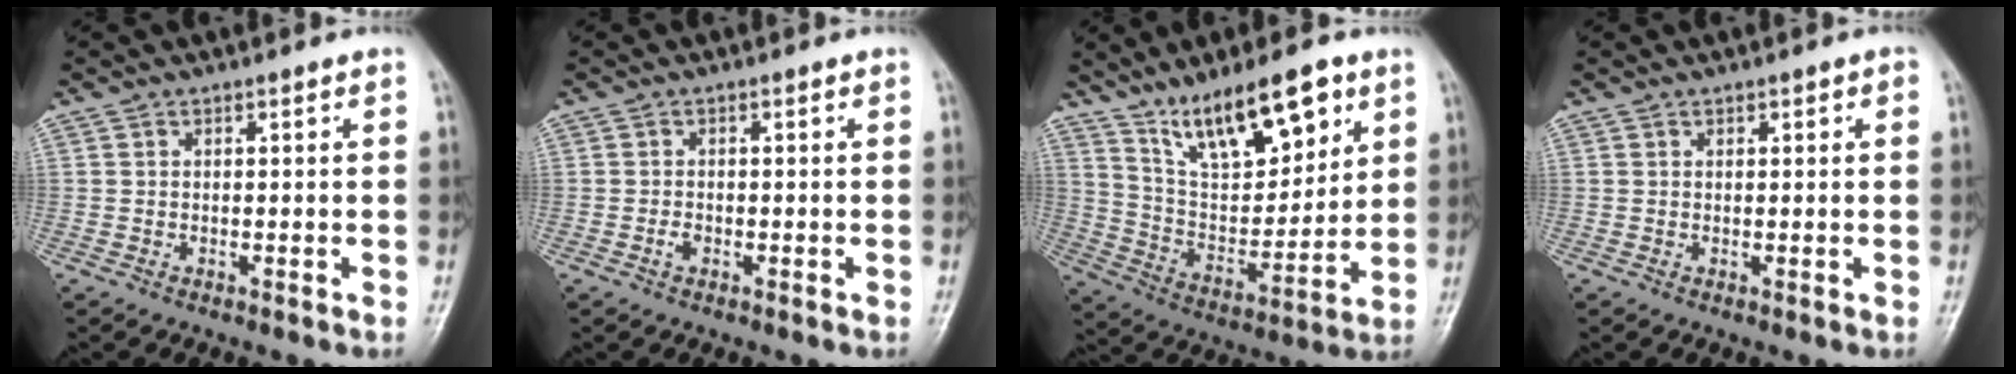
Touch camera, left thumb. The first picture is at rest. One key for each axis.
{"total": 1.2, "fx": -0.5, "fy": 0.8, "fz": 0.7, "tx": -0.013, "ty": 0.001, "tz": -0.011}
{"total": 17.4, "fx": 10.8, "fy": 6.6, "fz": 12.0, "tx": -0.159, "ty": -0.050, "tz": 0.201}
{"total": 1.3, "fx": 0.5, "fy": 0.5, "fz": 1.0, "tx": -0.010, "ty": 0.001, "tz": 0.007}